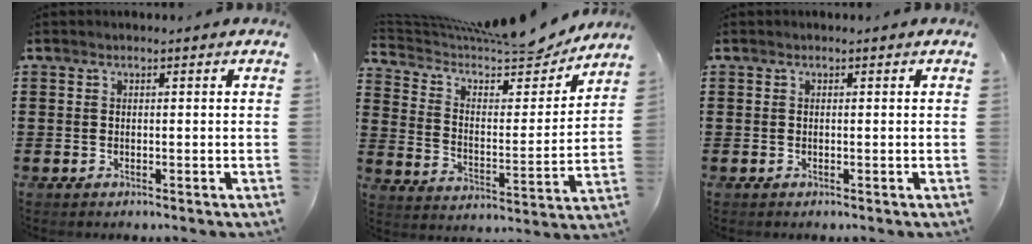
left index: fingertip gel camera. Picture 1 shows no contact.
{"total": 9.4, "force": [8.6, 1.7, 3.4], "torque": [-0.090, -0.065, 0.146]}
{"total": 0.0}